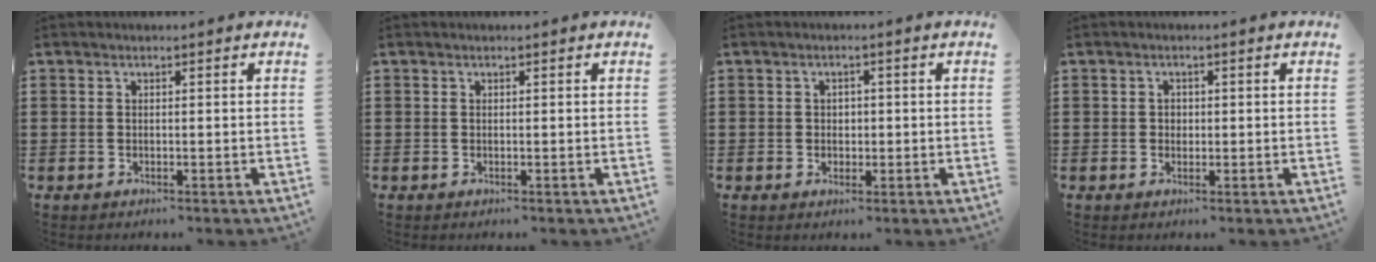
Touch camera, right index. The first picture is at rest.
{"total": 0.0}
{"total": 1.6, "force": [-0.1, 1.5, 0.7], "torque": [-0.017, 0.006, -0.004]}
{"total": 1.0, "force": [0.1, 0.9, 0.5], "torque": [-0.012, 0.004, 0.001]}